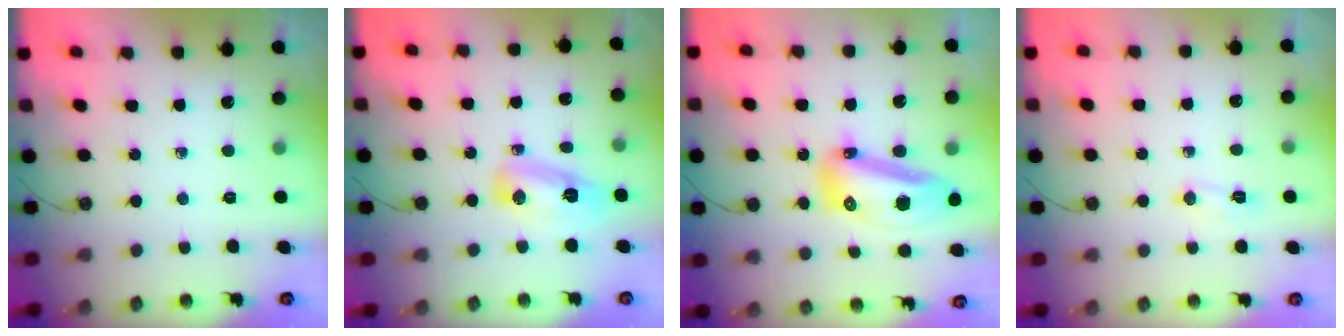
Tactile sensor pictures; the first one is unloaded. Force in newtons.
{"total": 9.9, "press": 8.7, "slide": 4.7}
{"total": 16.0, "press": 15.8, "slide": 2.3}
{"total": 14.3, "press": 4.9, "slide": 13.4}